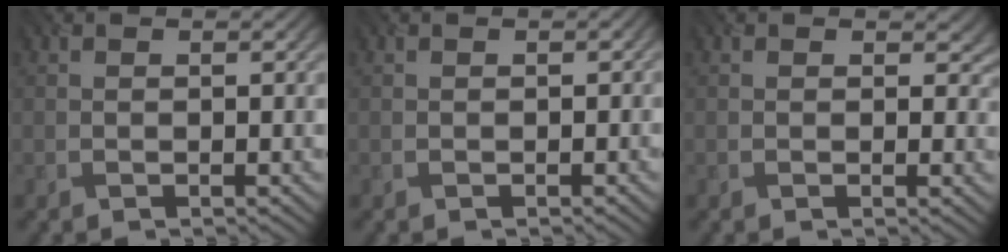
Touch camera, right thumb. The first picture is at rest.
{"total": 0.6, "force": [-0.4, 0.4, -0.1], "torque": [0.002, -0.005, -0.002]}
{"total": 1.5, "force": [0.4, 1.3, 0.5], "torque": [-0.007, -0.007, 0.006]}